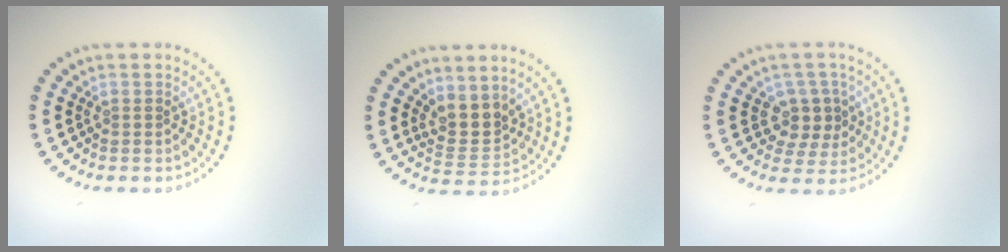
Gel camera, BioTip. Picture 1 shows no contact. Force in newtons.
{"total": 2.9, "press": 2.3, "slide": 1.8}
{"total": 2.8, "press": 2.6, "slide": 1.2}